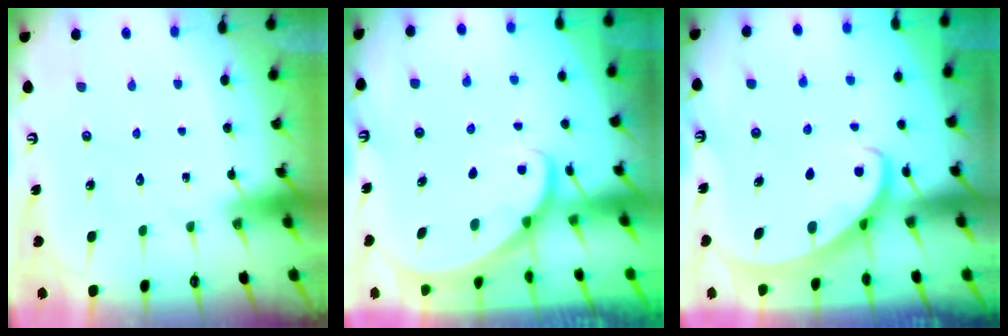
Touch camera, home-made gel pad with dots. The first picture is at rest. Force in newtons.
{"total": 1.9, "press": 1.9, "slide": 0.1}
{"total": 2.5, "press": 2.5, "slide": 0.3}